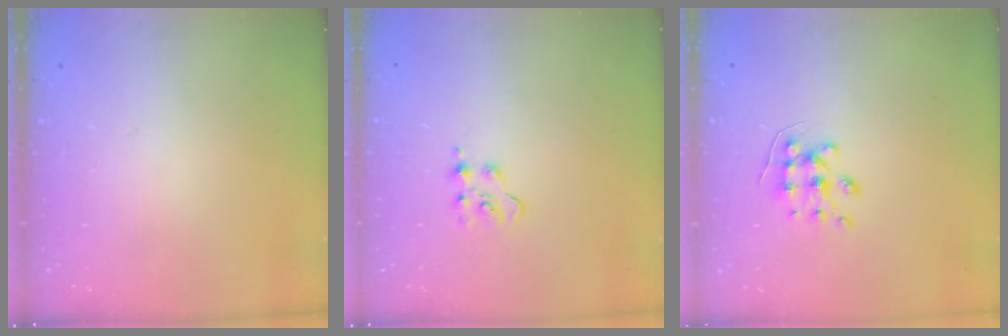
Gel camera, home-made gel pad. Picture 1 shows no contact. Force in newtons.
{"total": 4.4, "press": 4.3, "slide": 0.4}
{"total": 6.4, "press": 6.4, "slide": 0.6}